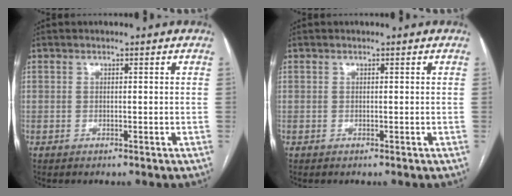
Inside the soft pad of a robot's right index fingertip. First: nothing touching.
{"total": 0.0}